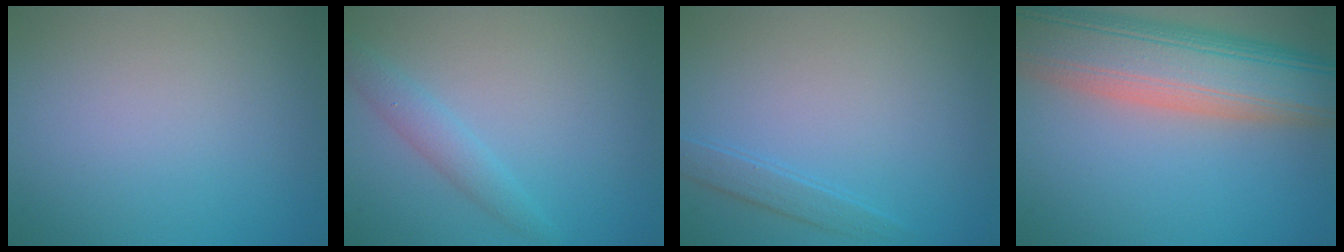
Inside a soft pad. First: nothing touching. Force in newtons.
{"total": 2.1, "press": 2.1, "slide": 0.1}
{"total": 1.6, "press": 1.6, "slide": 0.1}
{"total": 11.9, "press": 11.9, "slide": 0.9}